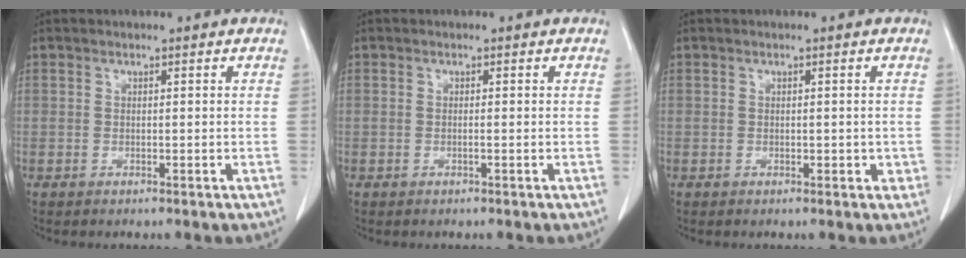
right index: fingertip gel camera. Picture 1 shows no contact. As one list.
[{"total": 0.0}, {"total": 1.3, "force": [0.0, 0.9, 0.9], "torque": [-0.004, 0.002, 0.003]}]